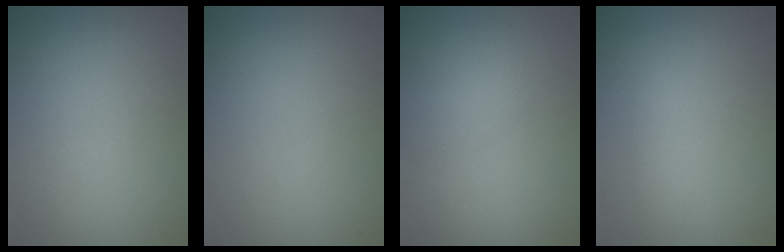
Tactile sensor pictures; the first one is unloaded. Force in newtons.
{"total": 0.0}
{"total": 1.5, "press": 1.5, "slide": 0.1}
{"total": 1.1, "press": 1.1, "slide": 0.1}